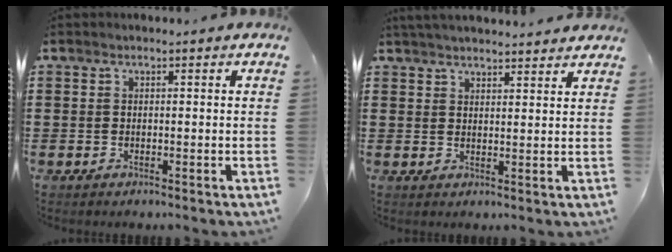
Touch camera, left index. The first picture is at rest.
{"total": 2.8, "force": [2.8, 0.0, 0.3], "torque": [-0.015, -0.004, 0.052]}